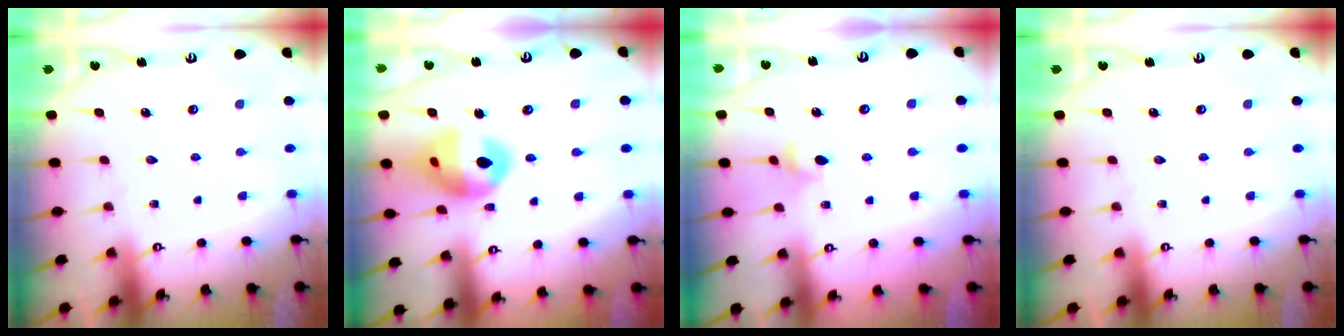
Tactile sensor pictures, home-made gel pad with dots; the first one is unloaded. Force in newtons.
{"total": 14.5, "press": 14.4, "slide": 2.0}
{"total": 4.2, "press": 4.1, "slide": 0.7}
{"total": 0.0}